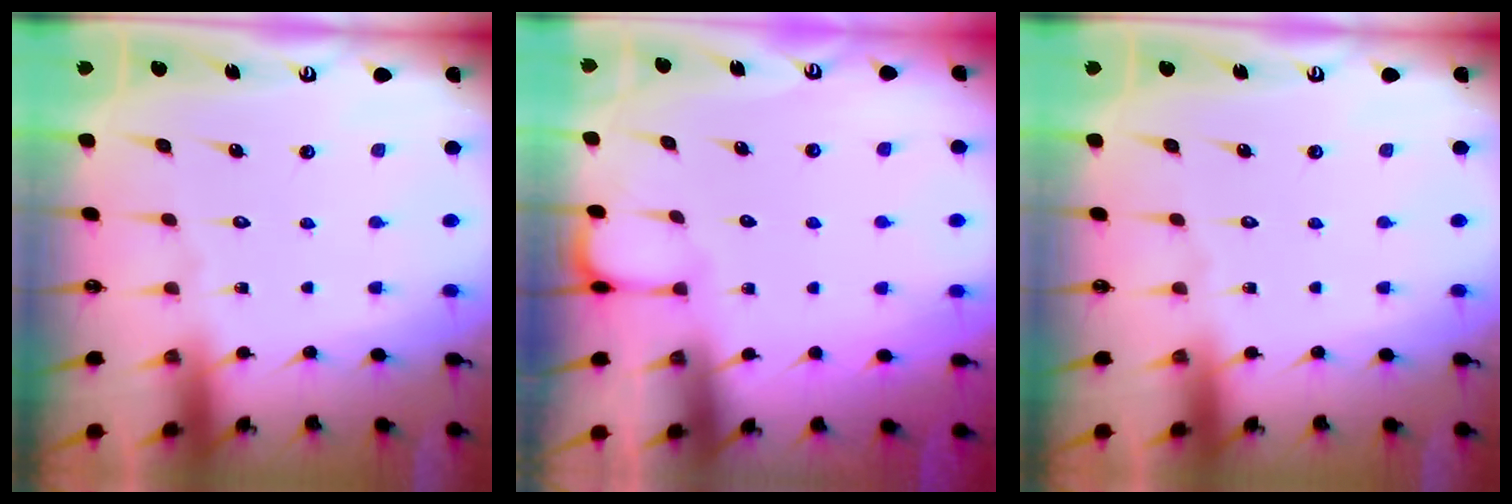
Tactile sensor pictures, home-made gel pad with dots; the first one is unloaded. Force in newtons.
{"total": 0.9, "press": 0.9, "slide": 0.0}
{"total": 0.0}